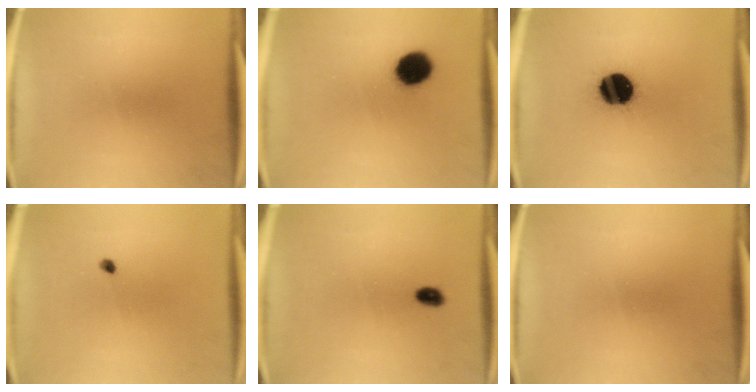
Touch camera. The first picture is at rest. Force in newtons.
{"total": 8.5}
{"total": 14.9}
{"total": 0.9}
{"total": 1.9}
{"total": 0.0}